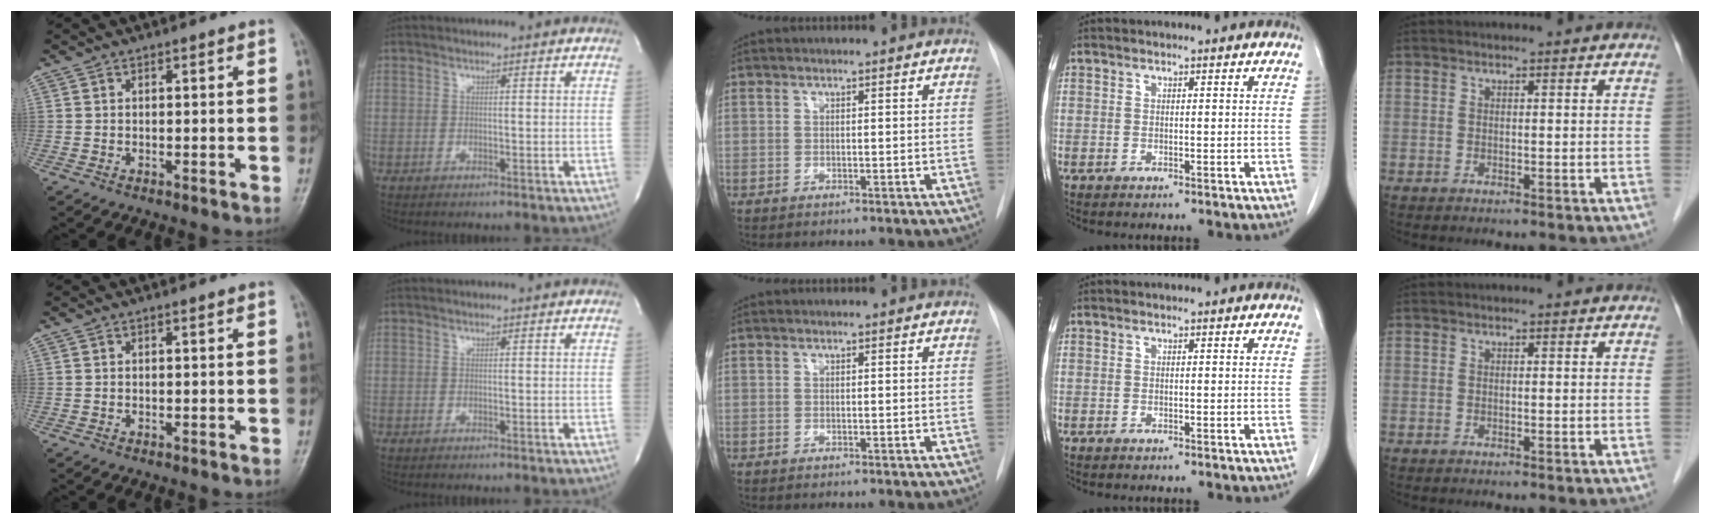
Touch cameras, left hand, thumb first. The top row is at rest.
{}